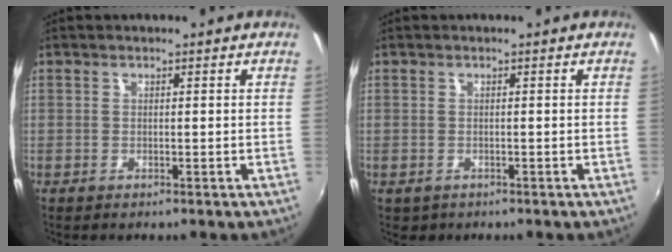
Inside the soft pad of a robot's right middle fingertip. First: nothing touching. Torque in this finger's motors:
{"motor_torque": [-0.03, -0.29, 0.01, -0.01]}